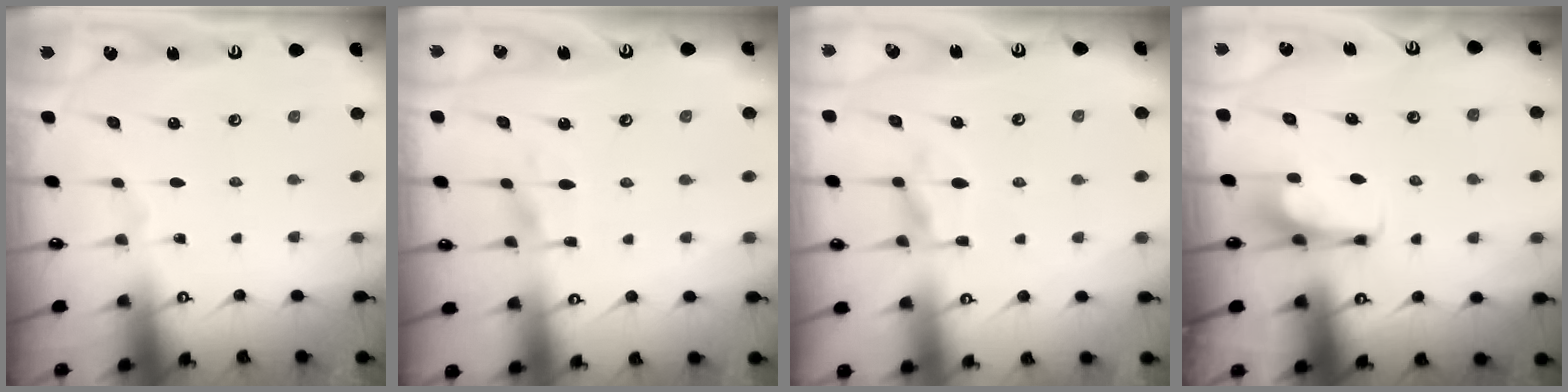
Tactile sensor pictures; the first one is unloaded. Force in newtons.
{"total": 5.2, "press": 5.2, "slide": 0.3}
{"total": 2.1, "press": 1.4, "slide": 1.5}
{"total": 5.0, "press": 4.9, "slide": 1.0}